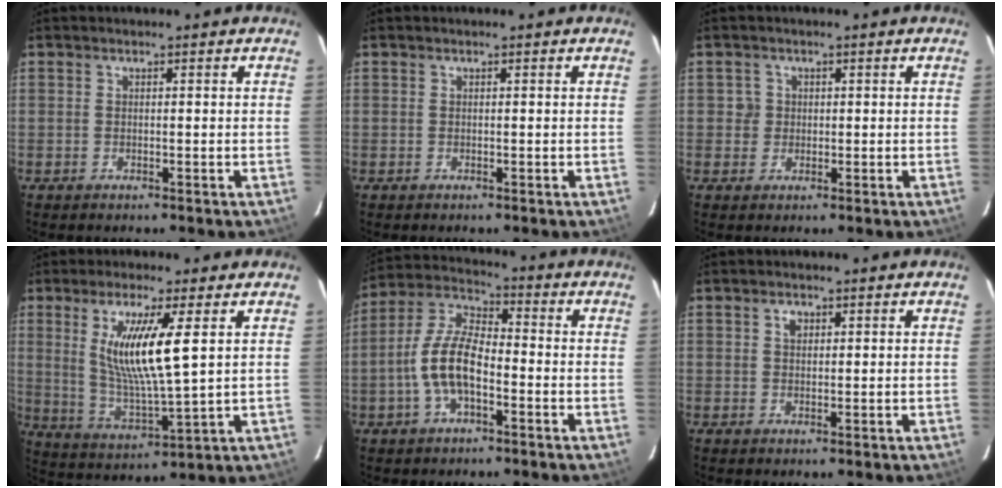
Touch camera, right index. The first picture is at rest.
{"total": 0.0}
{"total": 2.2, "force": [0.1, 2.2, 0.0], "torque": [0.008, 0.011, 0.002]}
{"total": 12.4, "force": [3.5, 1.2, 11.8], "torque": [-0.224, -0.017, 0.076]}
{"total": 10.8, "force": [-3.2, 4.8, 9.1], "torque": [-0.196, 0.012, -0.064]}
{"total": 1.6, "force": [0.6, 1.2, 0.8], "torque": [-0.012, 0.006, 0.010]}